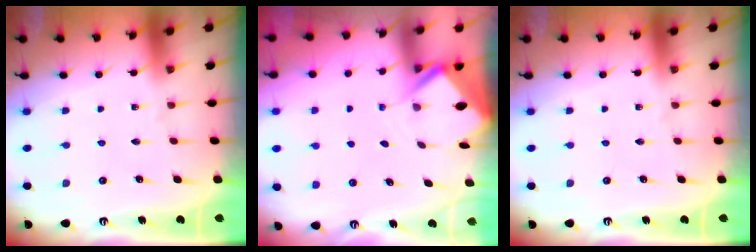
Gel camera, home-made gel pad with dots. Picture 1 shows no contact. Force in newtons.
{"total": 3.0, "press": 3.0, "slide": 0.3}
{"total": 0.0}